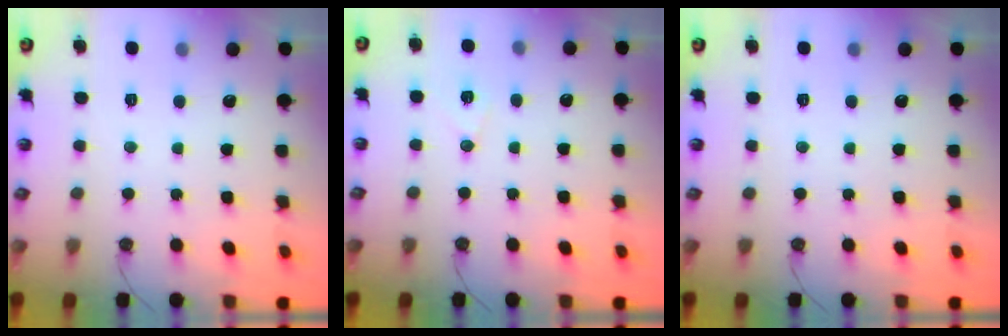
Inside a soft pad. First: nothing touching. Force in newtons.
{"total": 7.2, "press": 5.7, "slide": 4.5}
{"total": 0.0}